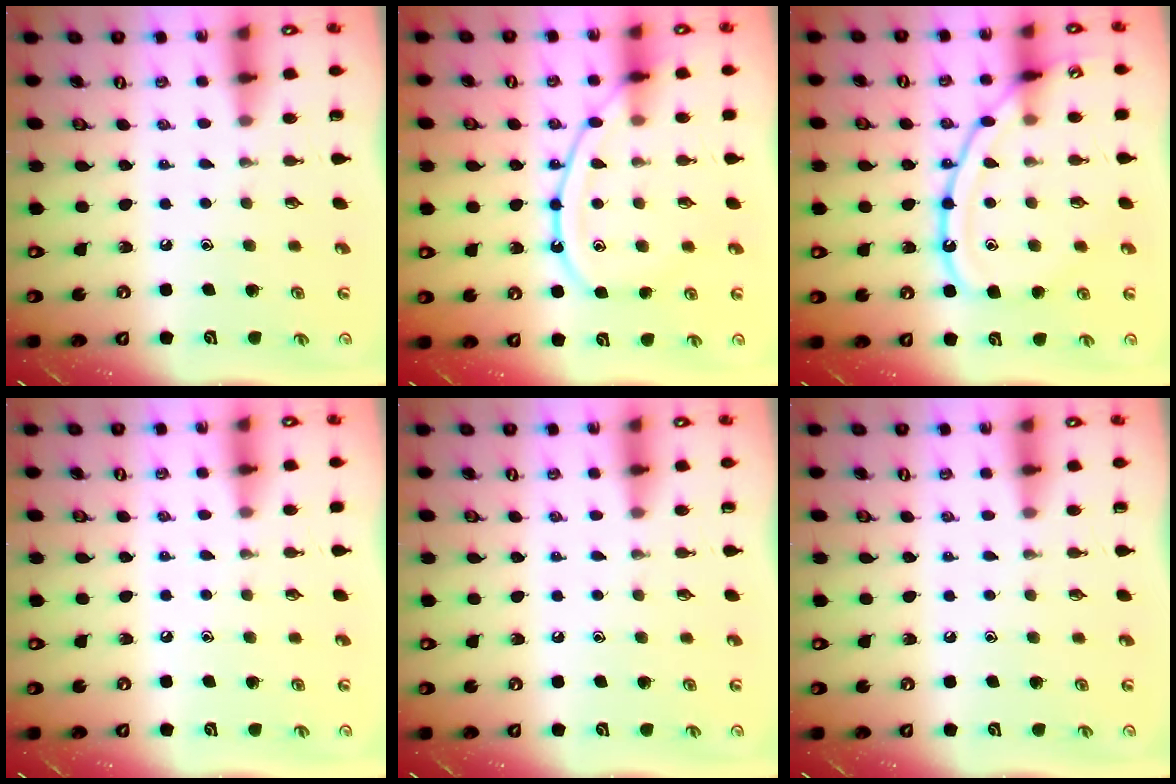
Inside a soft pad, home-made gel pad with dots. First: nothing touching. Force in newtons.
{"total": 13.7, "press": 13.6, "slide": 1.5}
{"total": 14.3, "press": 14.3, "slide": 1.3}
{"total": 1.0, "press": 1.0, "slide": 0.2}
{"total": 0.0}
{"total": 0.0}